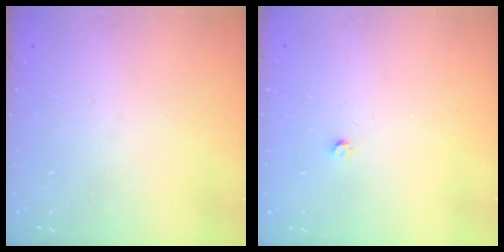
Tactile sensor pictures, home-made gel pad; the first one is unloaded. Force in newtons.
{"total": 2.5, "press": 2.5, "slide": 0.4}